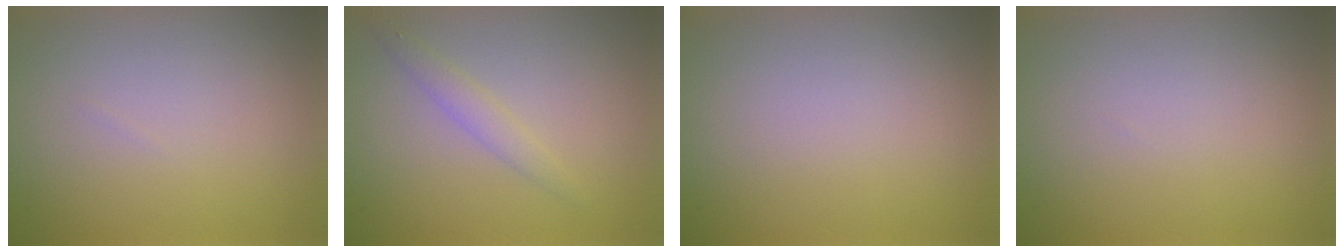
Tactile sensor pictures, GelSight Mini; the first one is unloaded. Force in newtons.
{"total": 1.6, "press": 1.6, "slide": 0.0}
{"total": 0.0}
{"total": 0.0}